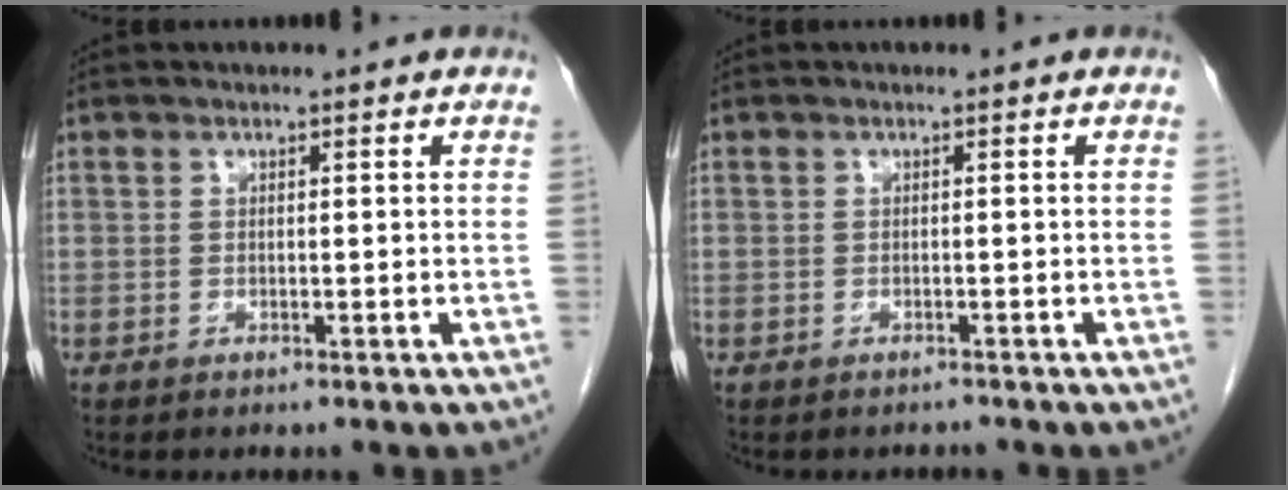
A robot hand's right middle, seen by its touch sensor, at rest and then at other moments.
{"total": 0.6, "force": [-0.5, 0.0, -0.2], "torque": [-0.004, -0.004, -0.010]}